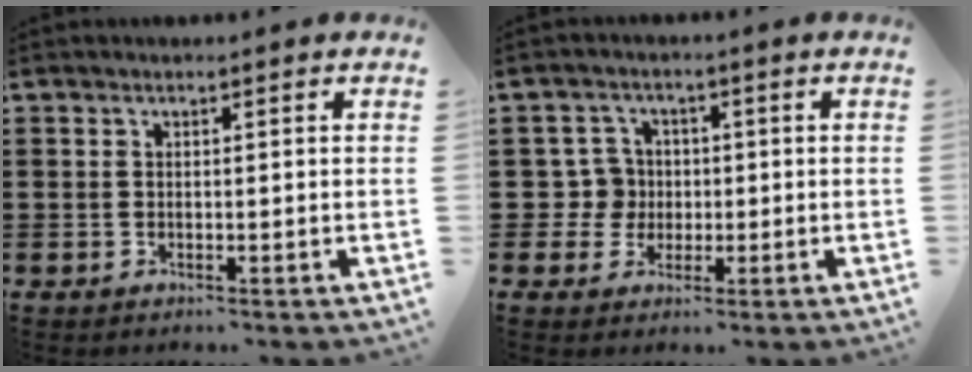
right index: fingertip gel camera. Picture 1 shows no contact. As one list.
[{"total": 4.3, "force": [-0.2, 4.2, 1.0], "torque": [-0.038, 0.013, -0.004]}]